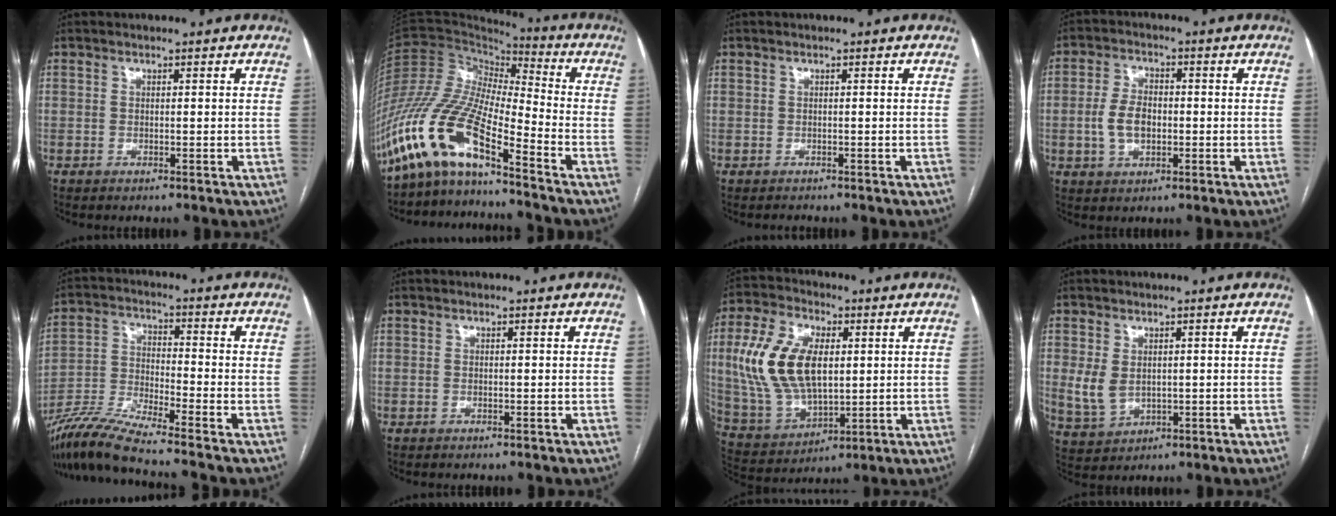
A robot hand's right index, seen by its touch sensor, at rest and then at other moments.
{"total": 14.1, "force": [-10.3, 2.3, 9.3], "torque": [-0.204, 0.009, -0.199]}
{"total": 0.7, "force": [-0.6, 0.3, 0.1], "torque": [-0.006, -0.001, -0.010]}
{"total": 6.3, "force": [-0.8, 3.8, 4.9], "torque": [-0.107, 0.010, -0.012]}
{"total": 9.9, "force": [-8.8, -1.5, 4.3], "torque": [-0.092, -0.020, -0.172]}
{"total": 0.0}
{"total": 16.0, "force": [2.6, 8.6, 13.2], "torque": [-0.290, 0.021, 0.058]}
{"total": 5.0, "force": [0.5, 3.6, 3.5], "torque": [-0.079, 0.001, 0.024]}